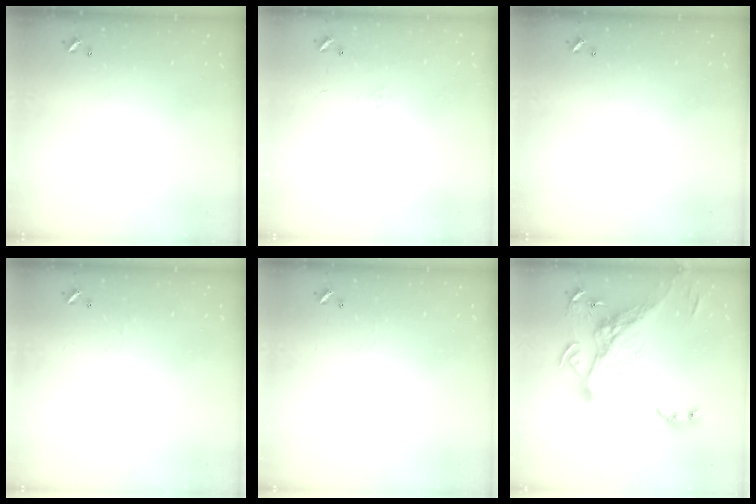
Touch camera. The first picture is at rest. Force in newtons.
{"total": 4.6, "press": 4.5, "slide": 1.0}
{"total": 0.0}
{"total": 1.7, "press": 1.7, "slide": 0.4}
{"total": 0.9, "press": 0.7, "slide": 0.4}
{"total": 14.9, "press": 14.6, "slide": 2.7}